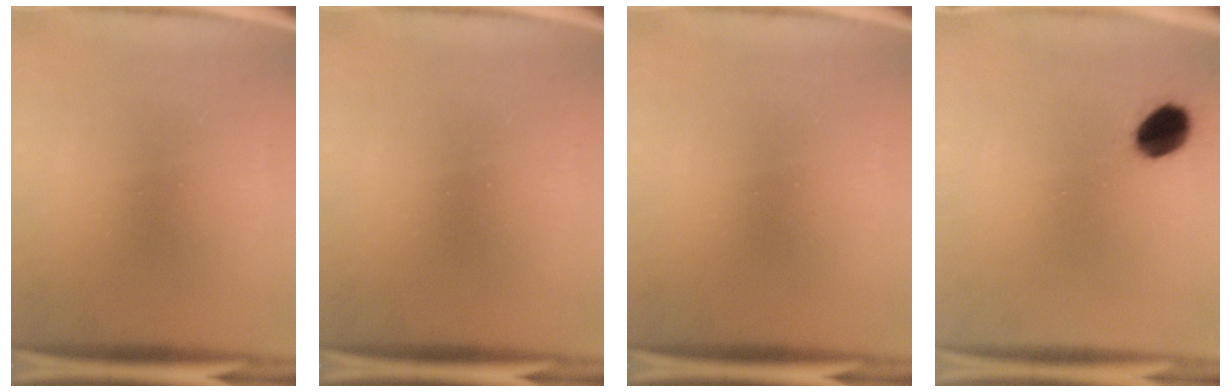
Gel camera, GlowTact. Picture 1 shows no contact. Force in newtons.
{"total": 0.0}
{"total": 0.0}
{"total": 7.0}